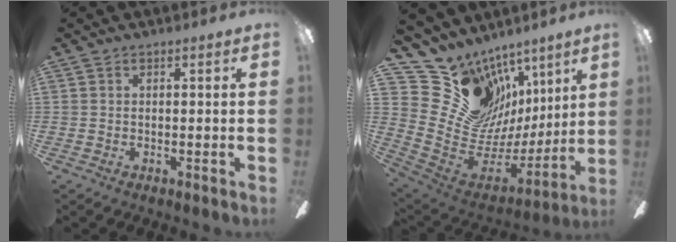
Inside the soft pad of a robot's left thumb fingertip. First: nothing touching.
{"total": 17.9, "force": [10.3, 13.5, 5.7], "torque": [-0.107, -0.092, 0.215]}